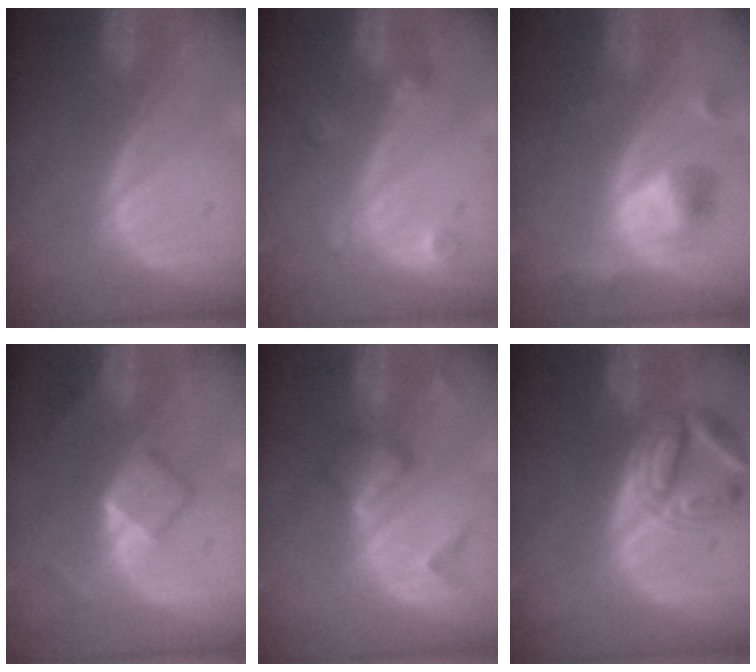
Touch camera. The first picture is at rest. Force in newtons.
{"total": 3.0, "press": 2.8, "slide": 1.1}
{"total": 5.7, "press": 5.4, "slide": 1.8}
{"total": 5.3, "press": 4.6, "slide": 2.7}
{"total": 4.9, "press": 4.7, "slide": 1.4}
{"total": 6.7, "press": 6.4, "slide": 2.1}